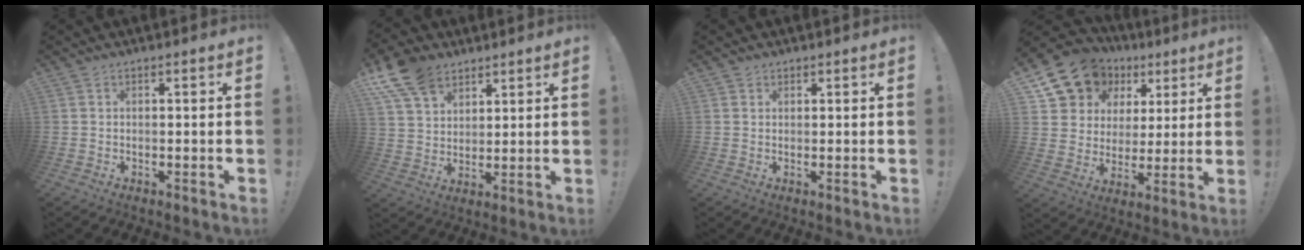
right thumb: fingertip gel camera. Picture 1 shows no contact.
{"total": 12.1, "force": [8.0, 7.6, 4.9], "torque": [-0.100, -0.038, 0.159]}
{"total": 1.2, "force": [0.8, 0.8, 0.2], "torque": [-0.003, -0.001, 0.016]}
{"total": 14.4, "force": [8.3, 11.0, 4.3], "torque": [-0.081, -0.045, 0.173]}